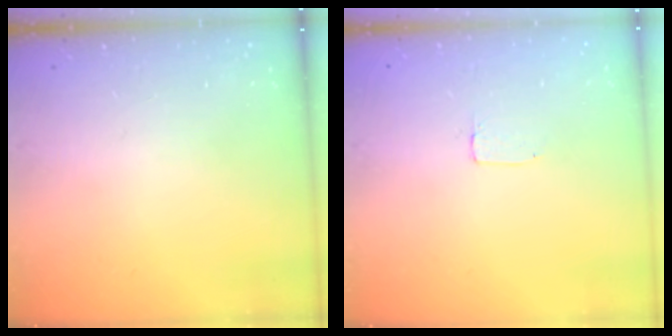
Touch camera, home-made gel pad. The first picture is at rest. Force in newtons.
{"total": 2.0, "press": 2.0, "slide": 0.0}